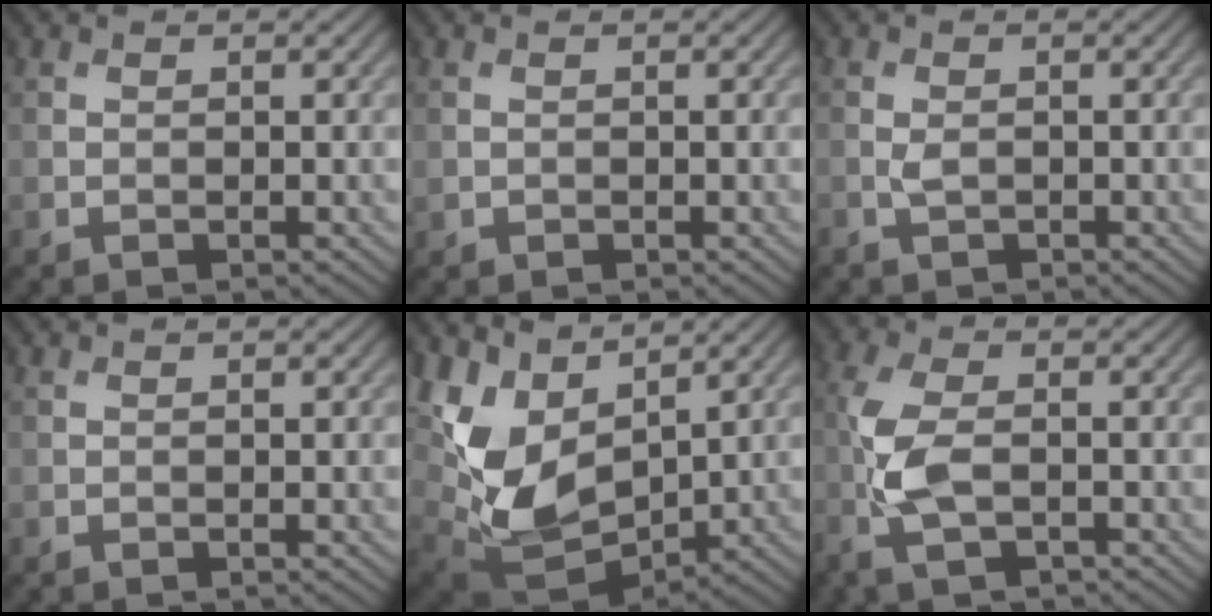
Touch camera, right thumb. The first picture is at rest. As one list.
[{"total": 0.7, "force": [0.0, 0.7, 0.1], "torque": [-0.002, -0.006, 0.000]}, {"total": 1.4, "force": [-0.4, 1.0, 1.0], "torque": [-0.024, -0.002, -0.009]}, {"total": 0.0}, {"total": 11.6, "force": [3.2, 7.4, 8.3], "torque": [-0.205, -0.006, 0.067]}, {"total": 6.6, "force": [-1.9, 3.0, 5.6], "torque": [-0.146, -0.002, -0.042]}]